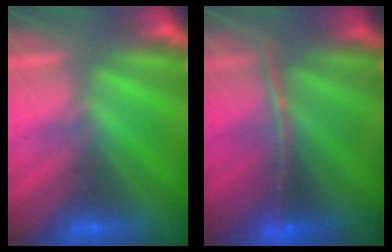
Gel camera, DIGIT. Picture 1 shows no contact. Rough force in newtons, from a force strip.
{"total": 1.6}